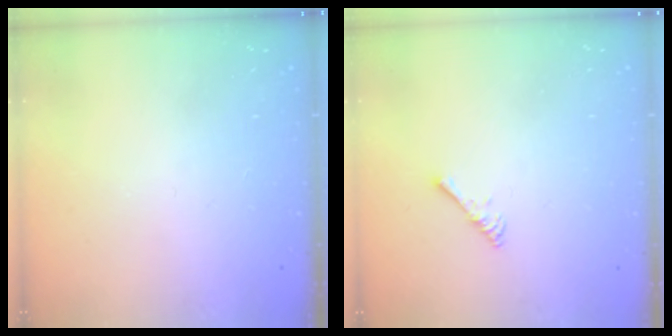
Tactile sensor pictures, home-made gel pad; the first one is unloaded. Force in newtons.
{"total": 2.4, "press": 2.4, "slide": 0.4}